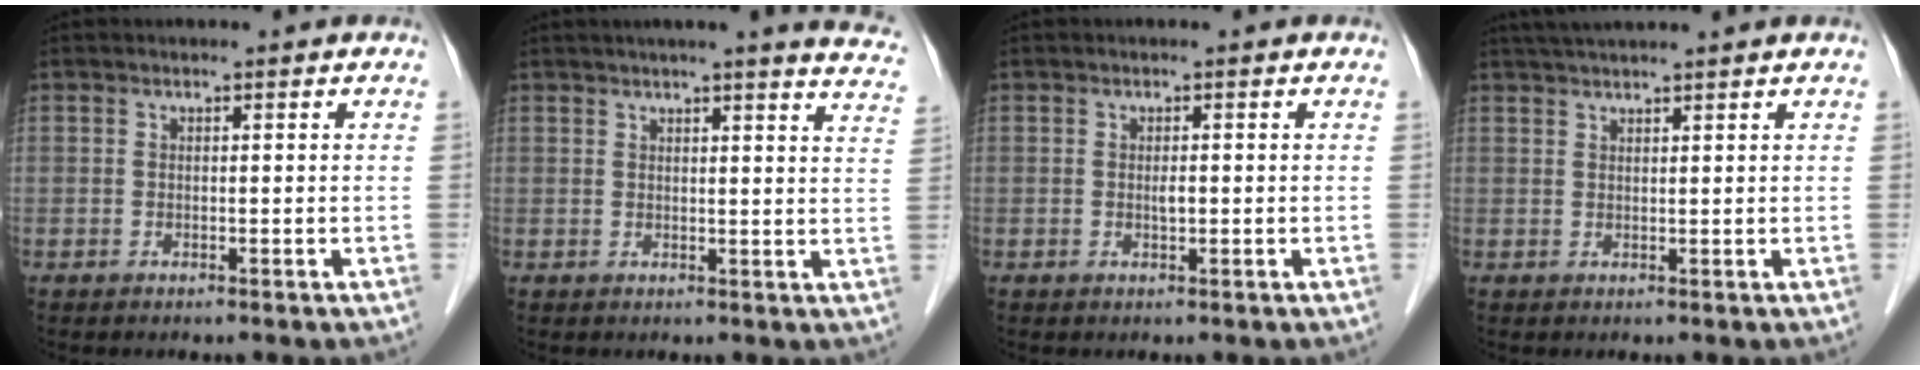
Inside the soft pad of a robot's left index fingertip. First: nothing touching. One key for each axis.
{"total": 15.3, "fx": 13.7, "fy": 0.4, "fz": 6.7, "tx": -0.074, "ty": -0.034, "tz": 0.141}
{"total": 0.9, "fx": 0.0, "fy": 0.2, "fz": 0.9, "tx": -0.016, "ty": -0.001, "tz": 0.000}
{"total": 5.5, "fx": 4.8, "fy": -0.8, "fz": 2.6, "tx": -0.038, "ty": 0.033, "tz": 0.077}